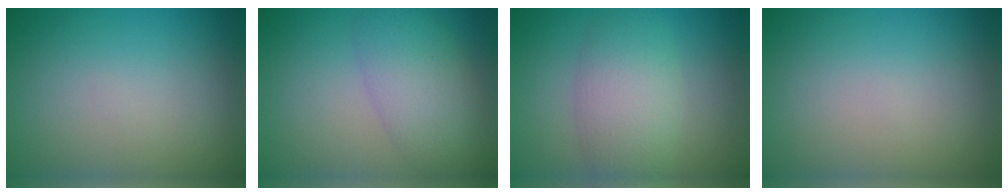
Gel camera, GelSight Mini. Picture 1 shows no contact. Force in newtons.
{"total": 5.2, "press": 5.1, "slide": 0.3}
{"total": 5.1, "press": 5.1, "slide": 0.1}
{"total": 0.0}